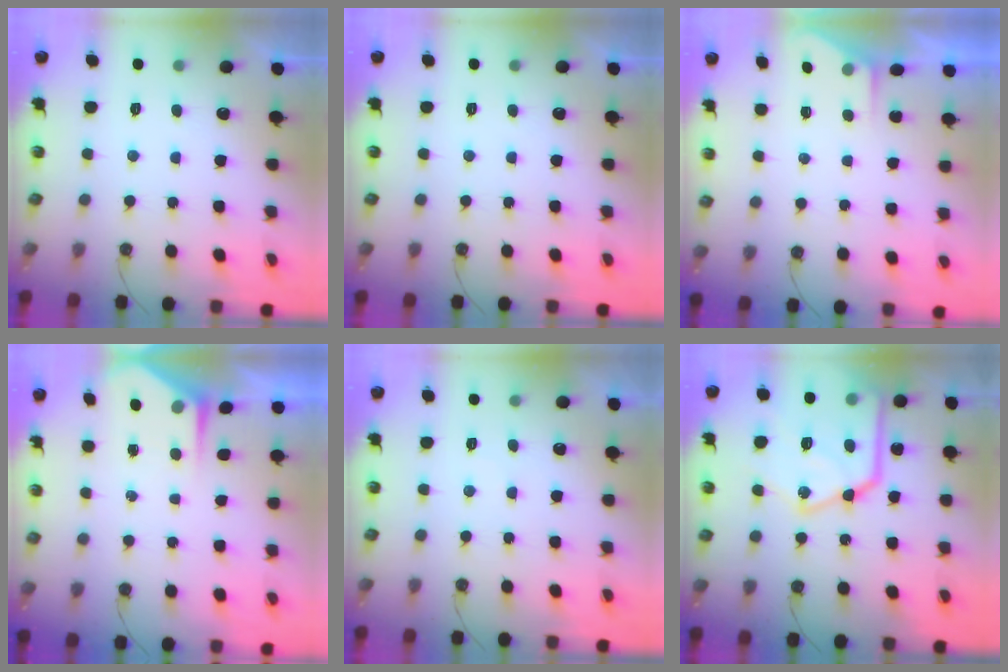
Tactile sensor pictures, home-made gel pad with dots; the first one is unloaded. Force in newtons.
{"total": 0.0}
{"total": 2.2, "press": 2.2, "slide": 0.4}
{"total": 4.4, "press": 4.3, "slide": 0.4}
{"total": 3.8, "press": 3.7, "slide": 0.6}
{"total": 24.8, "press": 24.7, "slide": 2.6}